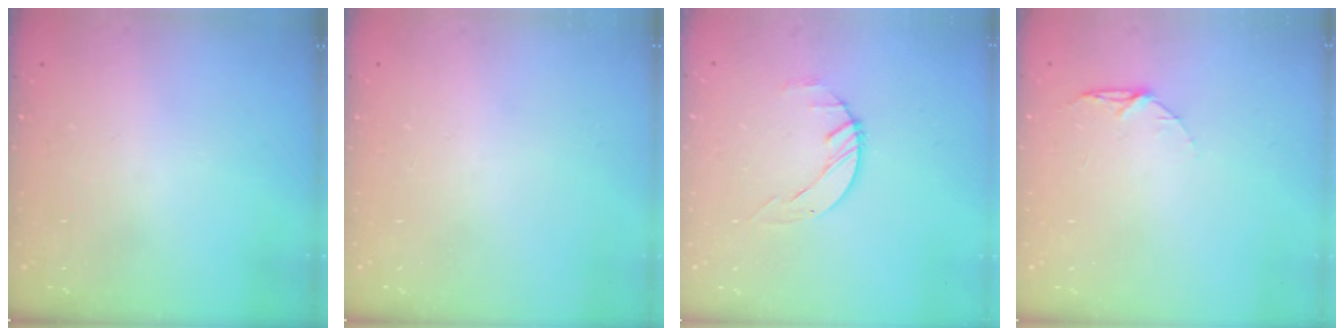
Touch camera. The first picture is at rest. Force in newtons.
{"total": 0.0}
{"total": 1.4, "press": 1.4, "slide": 0.2}
{"total": 4.4, "press": 4.4, "slide": 0.5}